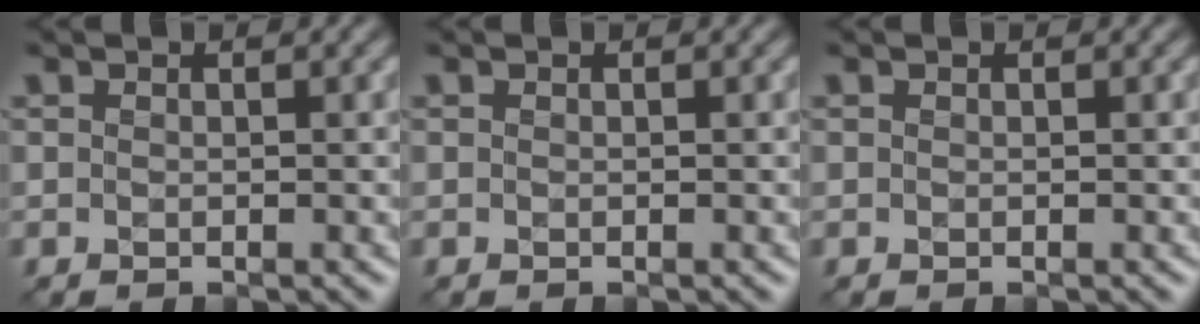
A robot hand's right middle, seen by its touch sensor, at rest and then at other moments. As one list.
[{"total": 0.0}, {"total": 0.0}]